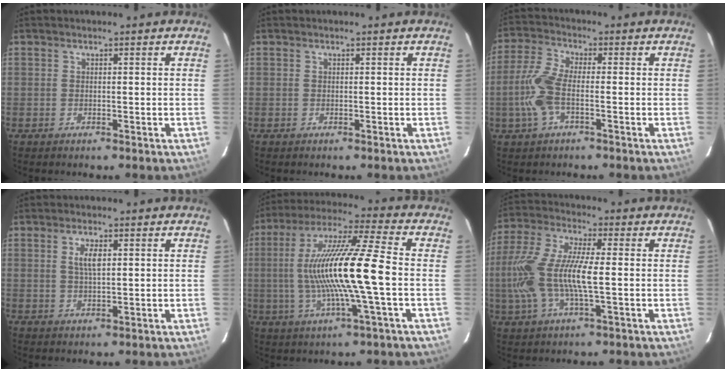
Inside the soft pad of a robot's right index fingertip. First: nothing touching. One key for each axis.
{"total": 0.0}
{"total": 8.2, "fx": -2.0, "fy": 2.9, "fz": 7.4, "tx": -0.172, "ty": 0.005, "tz": -0.043}
{"total": 3.3, "fx": 1.0, "fy": 1.2, "fz": 2.9, "tx": -0.055, "ty": 0.001, "tz": 0.018}
{"total": 17.6, "fx": -1.4, "fy": 0.1, "fz": 17.5, "tx": -0.332, "ty": 0.002, "tz": -0.024}
{"total": 15.8, "fx": -1.4, "fy": 4.1, "fz": 15.2, "tx": -0.311, "ty": -0.001, "tz": -0.031}